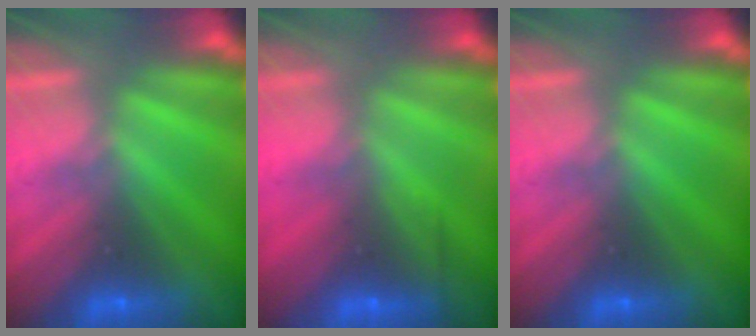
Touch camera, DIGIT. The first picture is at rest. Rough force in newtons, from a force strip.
{"total": 2.4}
{"total": 0.0}